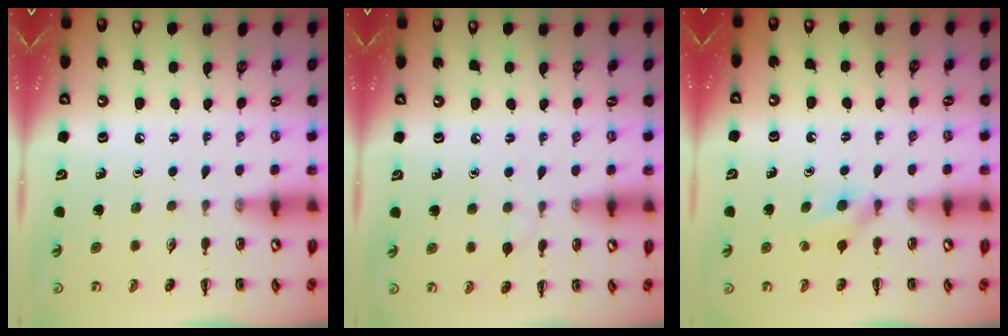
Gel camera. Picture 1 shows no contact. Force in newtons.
{"total": 4.1, "press": 3.8, "slide": 1.5}
{"total": 4.9, "press": 4.6, "slide": 1.8}